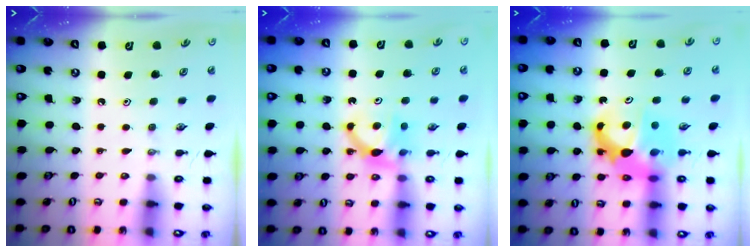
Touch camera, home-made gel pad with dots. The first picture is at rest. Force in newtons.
{"total": 7.5, "press": 7.5, "slide": 0.5}
{"total": 8.0, "press": 8.0, "slide": 0.5}